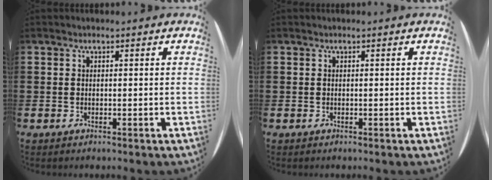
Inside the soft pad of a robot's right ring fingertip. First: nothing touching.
{"total": 0.0}